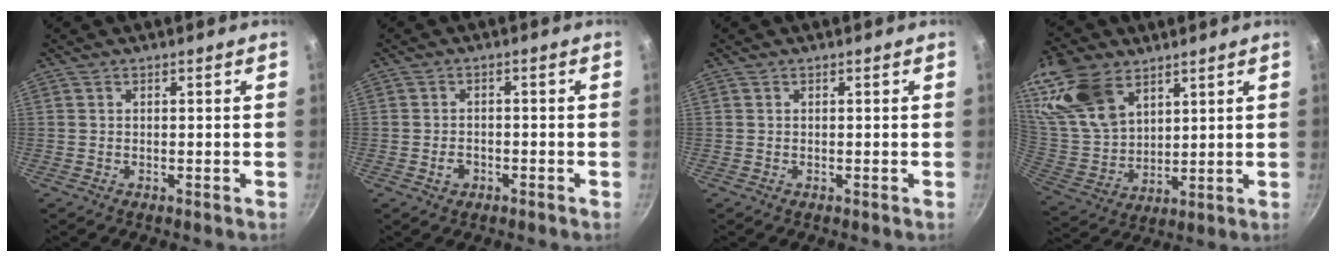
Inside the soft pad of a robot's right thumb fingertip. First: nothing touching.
{"total": 2.5, "force": [-1.2, 1.8, 1.3], "torque": [-0.016, 0.014, -0.020]}
{"total": 0.0}
{"total": 17.5, "force": [9.9, 10.7, 9.7], "torque": [-0.186, -0.030, 0.208]}